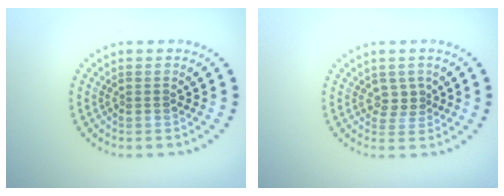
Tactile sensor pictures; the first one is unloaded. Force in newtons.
{"total": 1.6, "press": 1.3, "slide": 1.0}